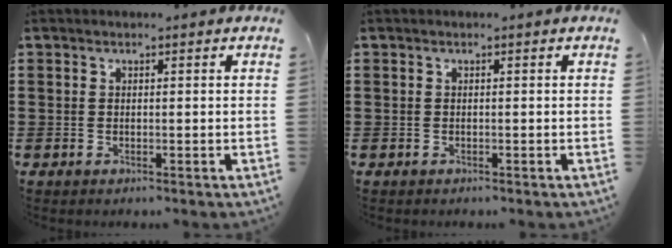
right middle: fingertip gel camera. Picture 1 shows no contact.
{"total": 0.0}